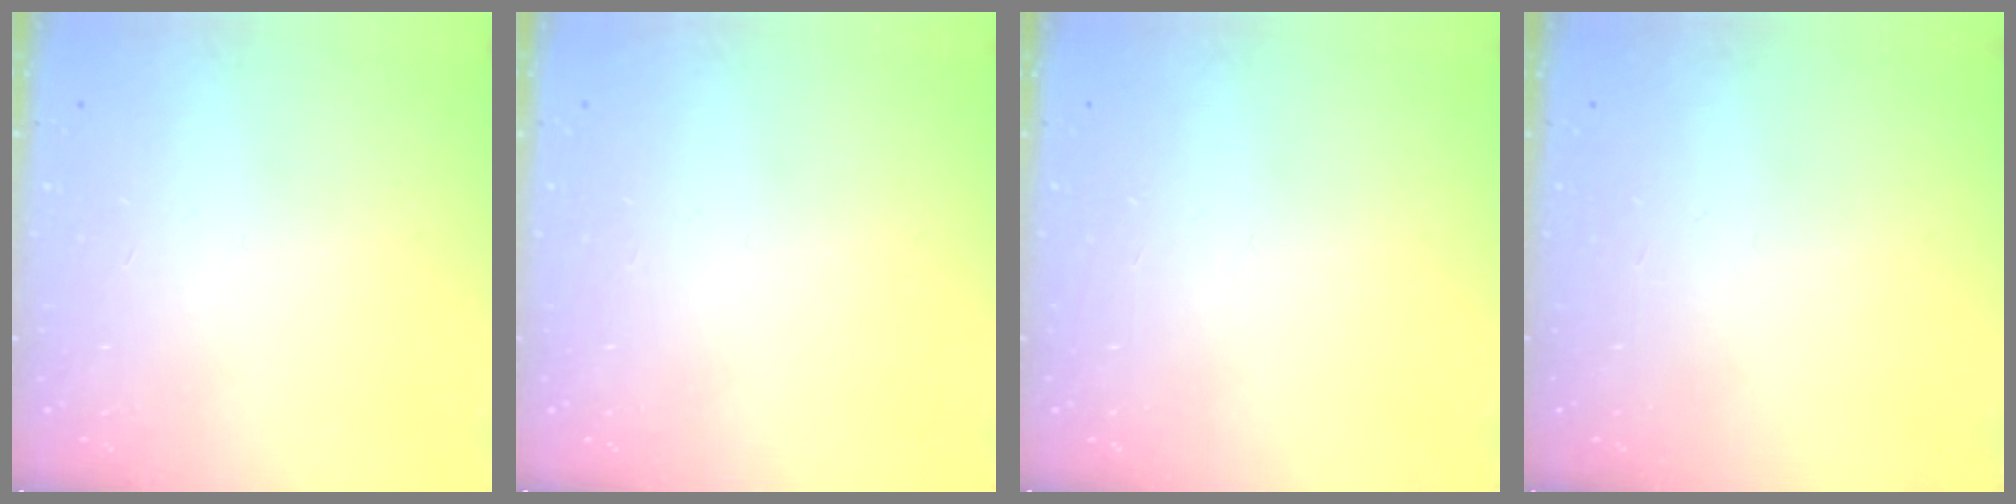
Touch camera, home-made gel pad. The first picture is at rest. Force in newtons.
{"total": 0.0}
{"total": 0.0}
{"total": 0.0}